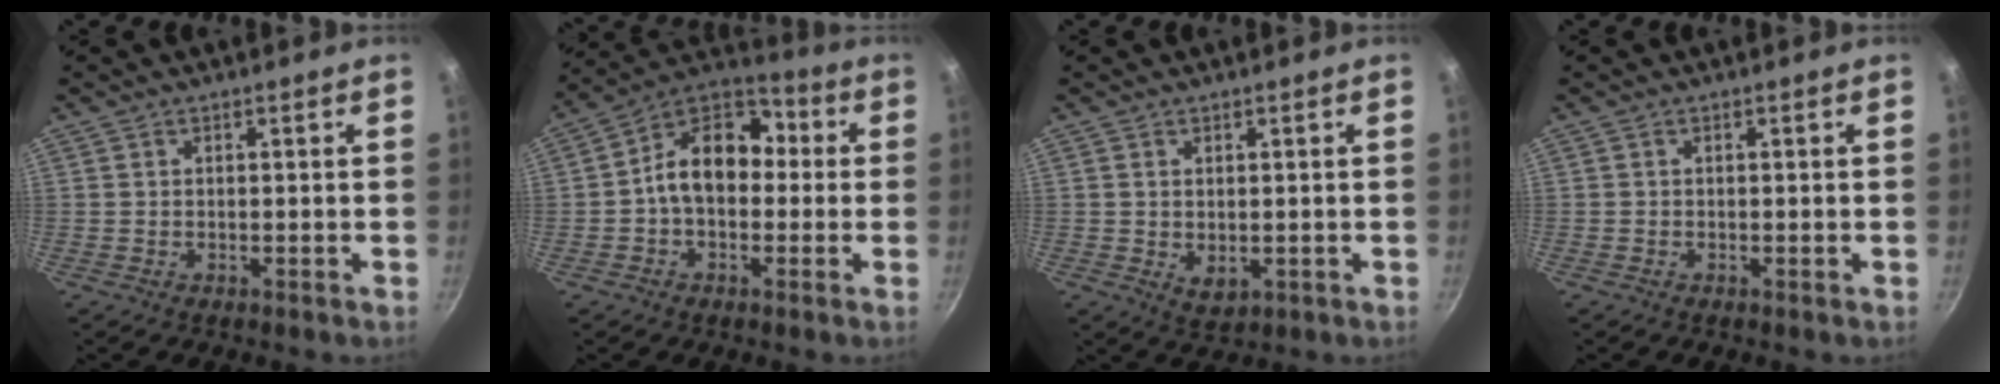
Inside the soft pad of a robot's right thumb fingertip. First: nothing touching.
{"total": 13.8, "force": [0.0, 9.9, 9.6], "torque": [-0.108, 0.046, -0.026]}
{"total": 3.3, "force": [0.0, 2.2, 2.5], "torque": [-0.039, -0.010, 0.006]}
{"total": 0.0}